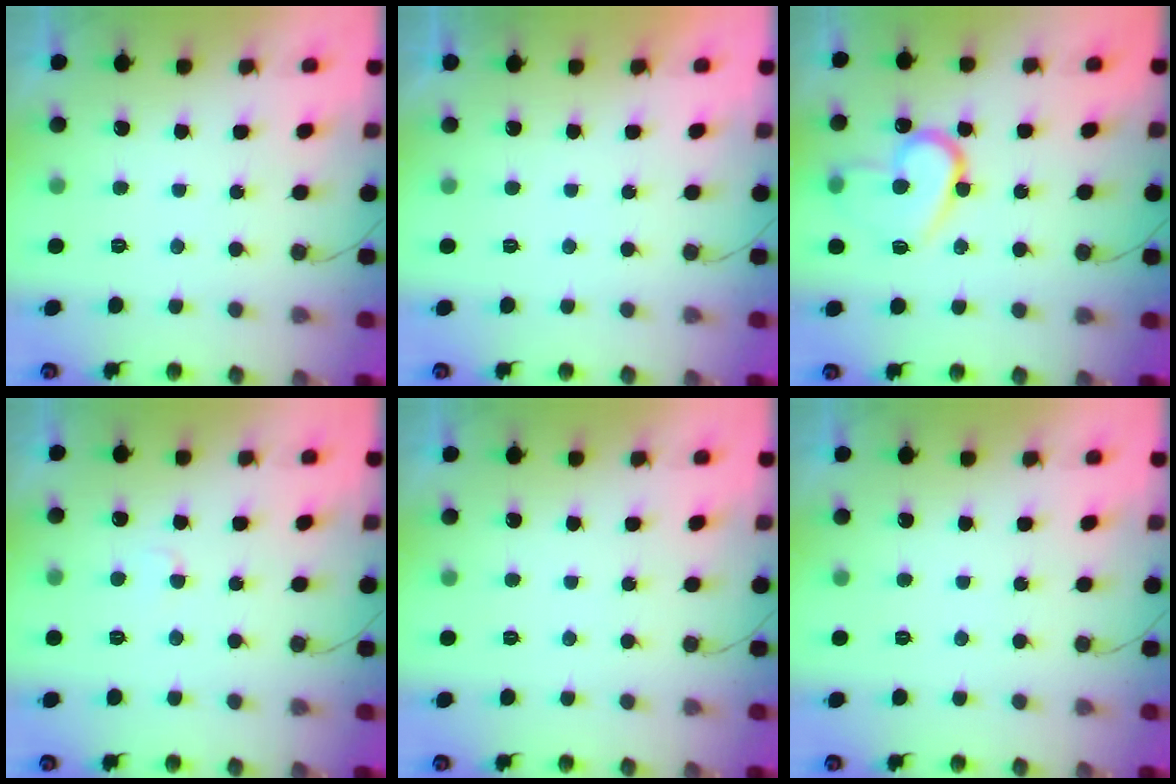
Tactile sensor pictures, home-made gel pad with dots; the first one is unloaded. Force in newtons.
{"total": 1.9, "press": 1.9, "slide": 0.1}
{"total": 14.9, "press": 14.9, "slide": 1.0}
{"total": 2.9, "press": 2.9, "slide": 0.2}
{"total": 0.0}
{"total": 0.0}